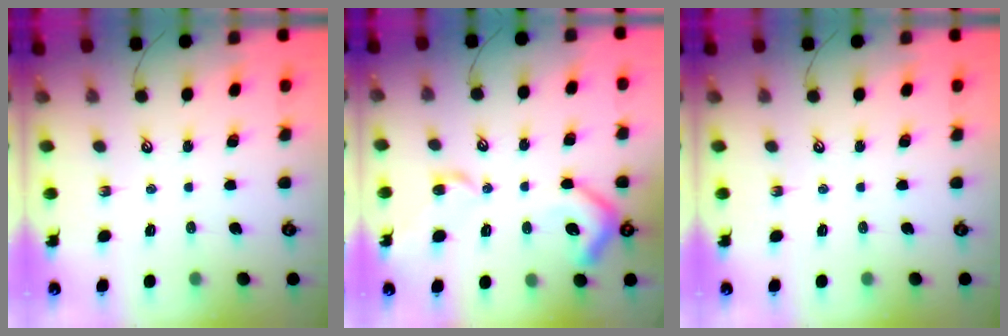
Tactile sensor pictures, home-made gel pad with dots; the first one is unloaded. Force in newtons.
{"total": 9.3, "press": 9.2, "slide": 1.2}
{"total": 0.0}